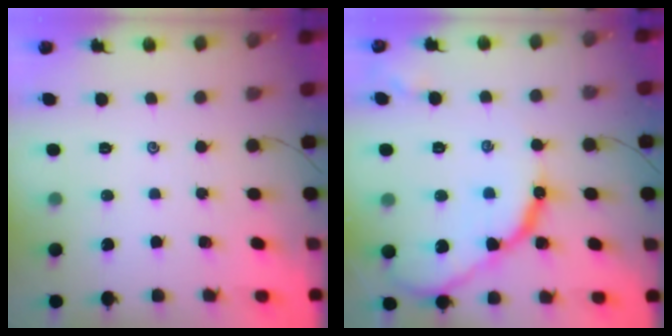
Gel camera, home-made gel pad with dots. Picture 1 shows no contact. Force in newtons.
{"total": 13.7, "press": 13.6, "slide": 0.5}